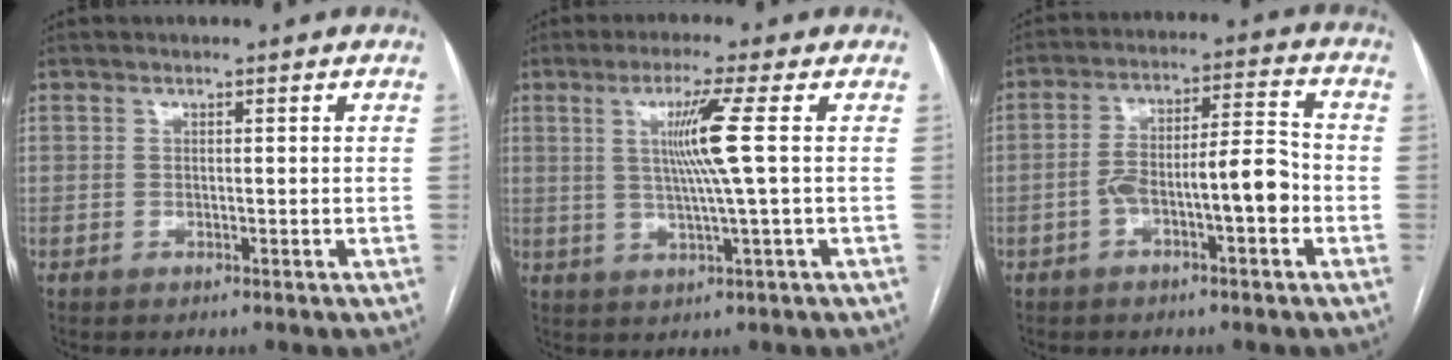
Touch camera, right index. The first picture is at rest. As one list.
[{"total": 7.0, "force": [1.3, -1.8, 6.7], "torque": [-0.126, -0.003, 0.030]}, {"total": 9.0, "force": [-2.9, 1.9, 8.3], "torque": [-0.144, 0.032, -0.046]}]